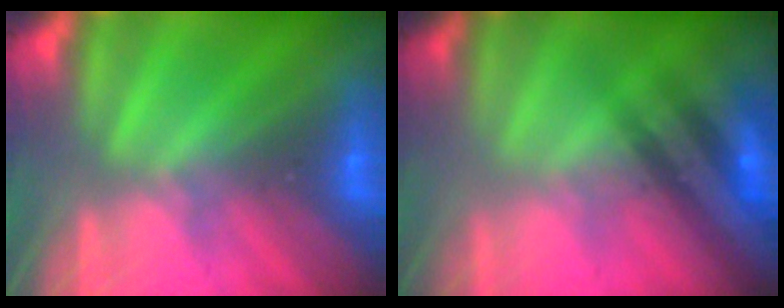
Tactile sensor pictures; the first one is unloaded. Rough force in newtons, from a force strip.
{"total": 2.8}